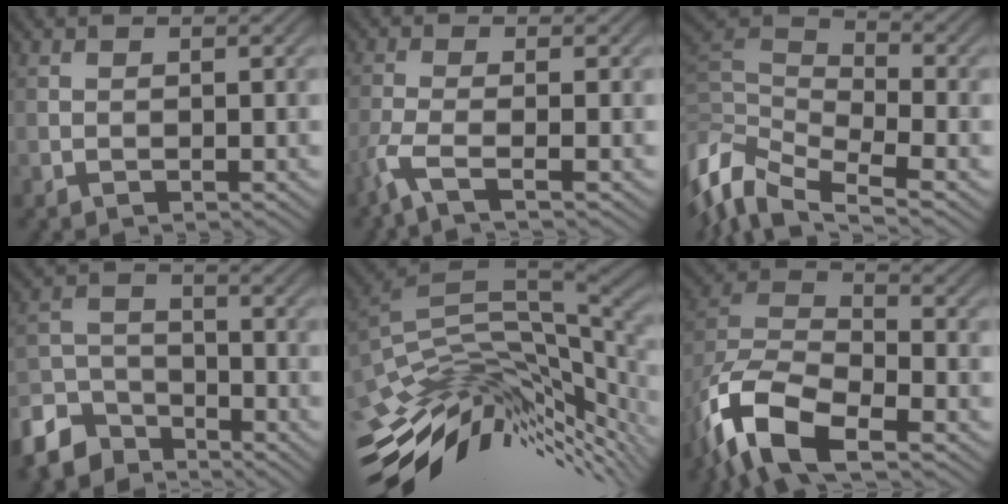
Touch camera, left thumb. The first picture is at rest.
{"total": 3.8, "force": [-2.3, 0.5, 3.0], "torque": [-0.065, -0.003, -0.067]}
{"total": 10.7, "force": [-4.8, 4.8, 8.2], "torque": [-0.193, -0.004, -0.106]}
{"total": 8.7, "force": [-6.7, 4.4, 3.2], "torque": [-0.078, -0.010, -0.147]}
{"total": 13.9, "force": [-4.4, 4.8, 12.3], "torque": [-0.241, 0.001, -0.074]}
{"total": 12.1, "force": [-7.3, 5.1, 8.2], "torque": [-0.170, -0.010, -0.157]}